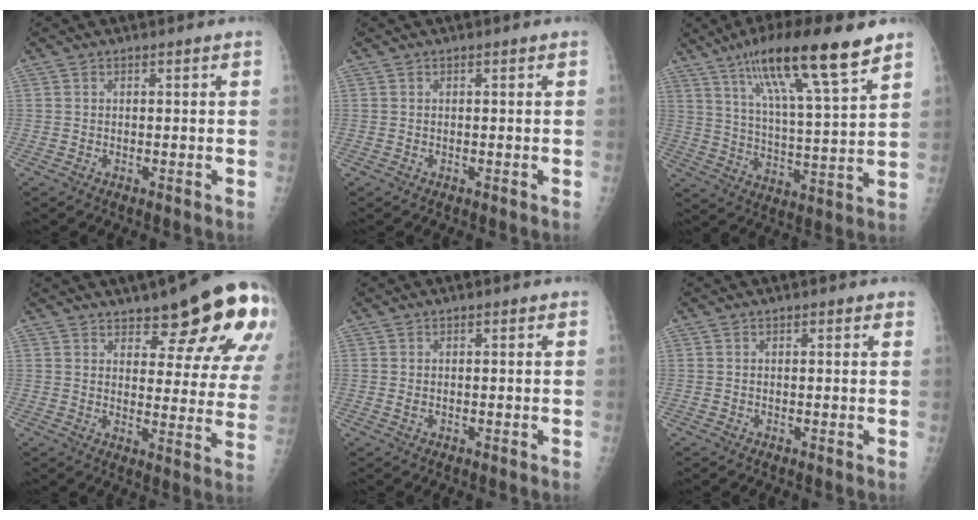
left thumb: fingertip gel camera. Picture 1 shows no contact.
{"total": 0.0}
{"total": 18.7, "force": [11.9, 2.5, 14.2], "torque": [-0.228, -0.043, 0.201]}
{"total": 19.2, "force": [11.8, 6.1, 13.8], "torque": [-0.140, -0.061, 0.149]}
{"total": 0.6, "force": [0.1, 0.4, 0.5], "torque": [-0.008, -0.002, 0.005]}
{"total": 1.0, "force": [0.7, 0.4, 0.7], "torque": [-0.009, -0.001, 0.006]}